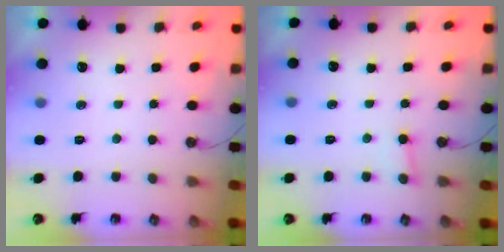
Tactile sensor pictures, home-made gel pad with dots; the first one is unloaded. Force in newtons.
{"total": 2.7, "press": 2.7, "slide": 0.2}